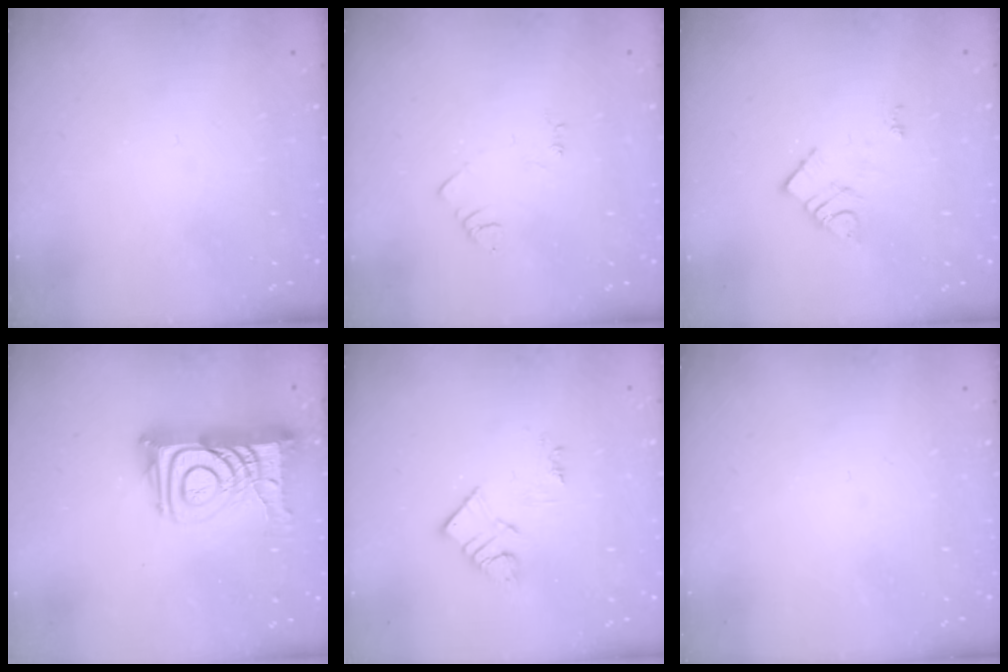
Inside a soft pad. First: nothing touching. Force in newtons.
{"total": 2.7, "press": 2.7, "slide": 0.4}
{"total": 8.3, "press": 8.2, "slide": 0.5}
{"total": 15.5, "press": 15.4, "slide": 1.5}
{"total": 6.9, "press": 6.8, "slide": 0.3}
{"total": 0.0}